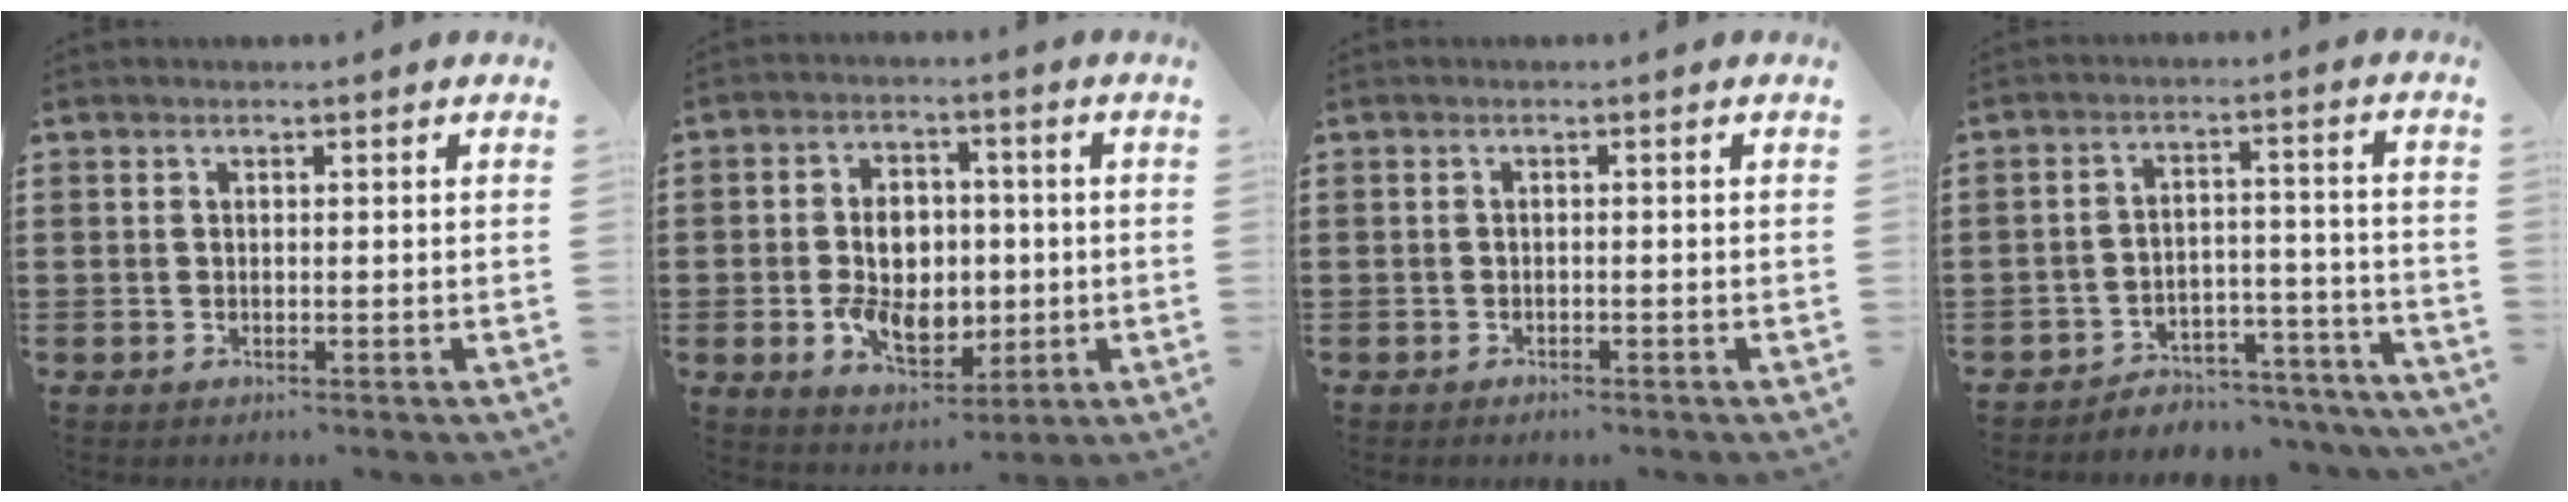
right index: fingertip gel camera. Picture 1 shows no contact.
{"total": 8.1, "force": [-0.9, 5.7, 5.7], "torque": [-0.106, 0.001, -0.022]}
{"total": 0.8, "force": [-0.8, -0.1, 0.0], "torque": [-0.002, -0.002, -0.016]}
{"total": 4.3, "force": [-4.1, 1.0, 0.4], "torque": [-0.011, 0.008, -0.086]}